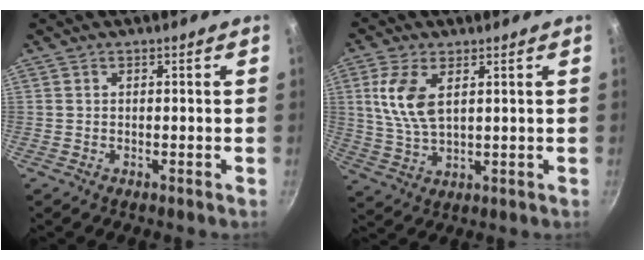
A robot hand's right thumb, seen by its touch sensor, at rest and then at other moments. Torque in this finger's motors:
{"motor_torque": [0.98, 1.14, 1.44, 0.08, 0.40]}